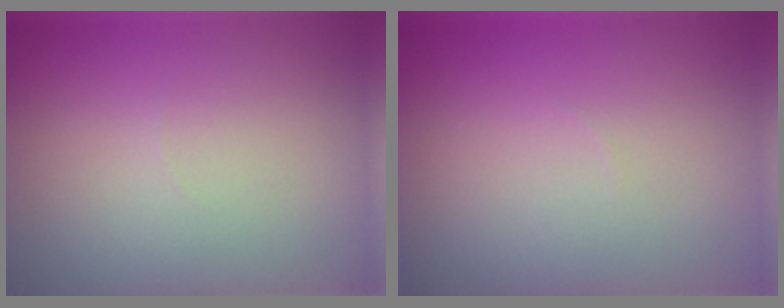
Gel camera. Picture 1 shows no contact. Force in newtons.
{"total": 0.0}